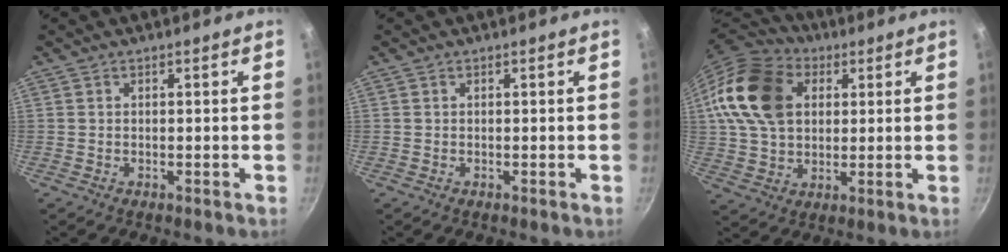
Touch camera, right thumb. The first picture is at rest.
{"total": 0.0}
{"total": 19.2, "force": [5.0, 13.8, 12.4], "torque": [-0.218, 0.017, 0.085]}